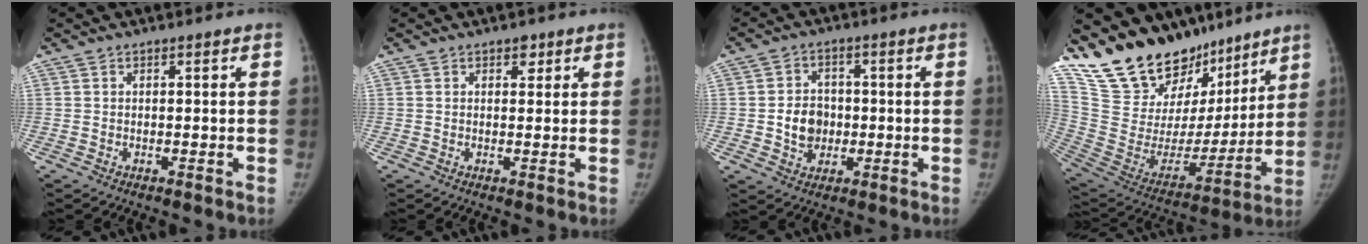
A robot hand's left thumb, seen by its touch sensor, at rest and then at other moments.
{"total": 1.7, "force": [1.0, 1.1, 0.8], "torque": [0.004, -0.004, 0.011]}
{"total": 6.6, "force": [-0.8, 5.6, 3.4], "torque": [-0.025, 0.010, -0.015]}
{"total": 25.6, "force": [20.2, 12.2, 9.9], "torque": [-0.134, -0.084, 0.347]}